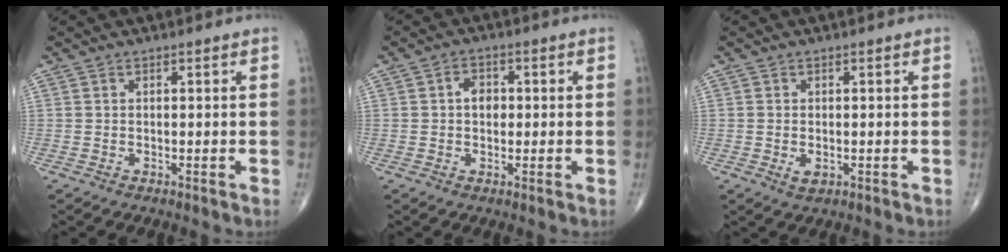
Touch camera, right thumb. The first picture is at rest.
{"total": 3.4, "force": [0.2, 2.6, 2.2], "torque": [-0.022, 0.008, -0.003]}
{"total": 2.0, "force": [-0.4, 1.2, 1.5], "torque": [-0.022, -0.001, -0.003]}